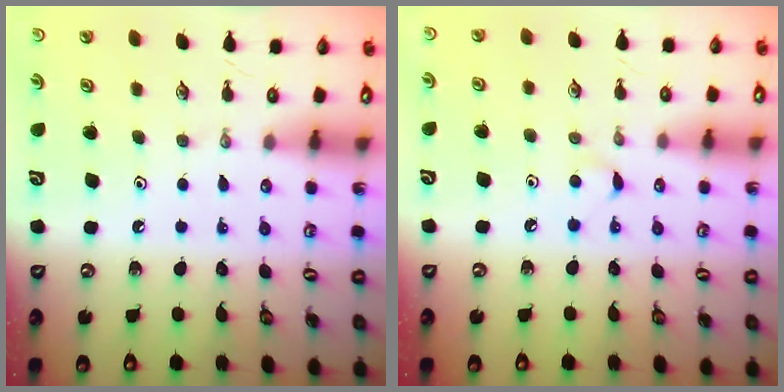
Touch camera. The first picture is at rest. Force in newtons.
{"total": 4.1, "press": 4.1, "slide": 0.5}